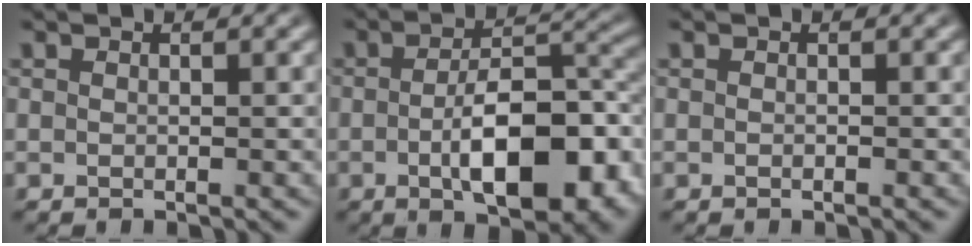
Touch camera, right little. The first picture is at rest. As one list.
[{"total": 9.2, "force": [-2.6, 3.5, 8.1], "torque": [-0.109, -0.015, -0.035]}, {"total": 0.0}]